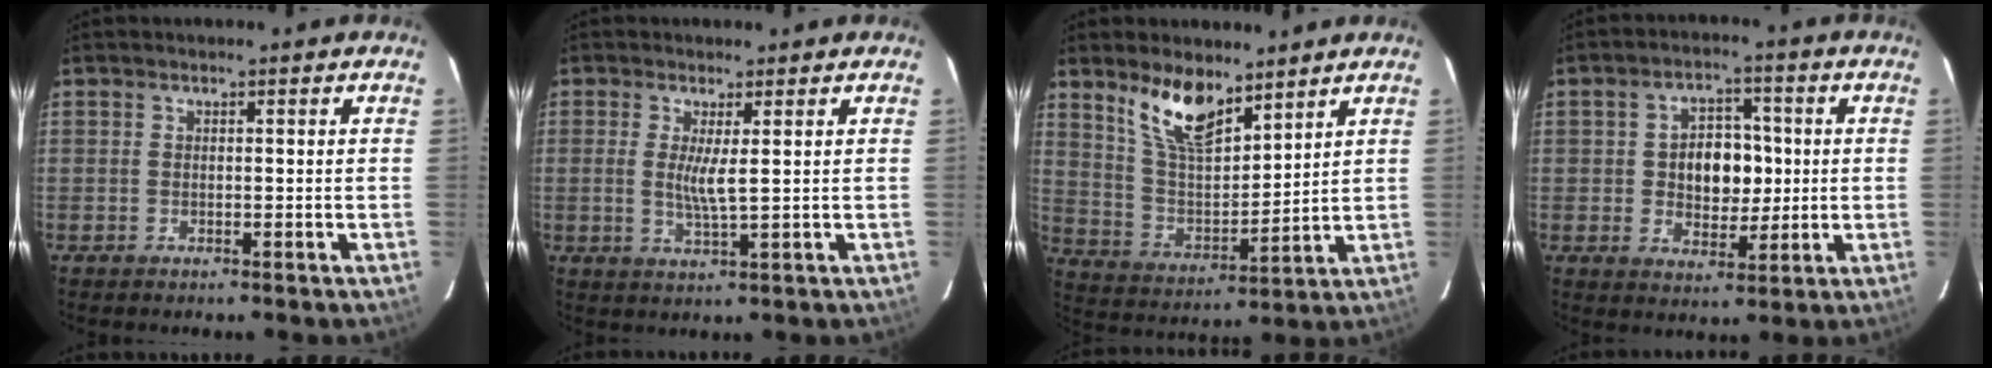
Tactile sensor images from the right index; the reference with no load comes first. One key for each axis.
{"total": 3.8, "fx": 0.6, "fy": 0.1, "fz": 3.8, "tx": -0.073, "ty": -0.010, "tz": 0.008}
{"total": 11.8, "fx": 8.3, "fy": 4.4, "fz": 7.1, "tx": -0.133, "ty": 0.000, "tz": 0.168}
{"total": 8.3, "fx": 0.3, "fy": 6.1, "fz": 5.7, "tx": -0.102, "ty": 0.015, "tz": 0.014}